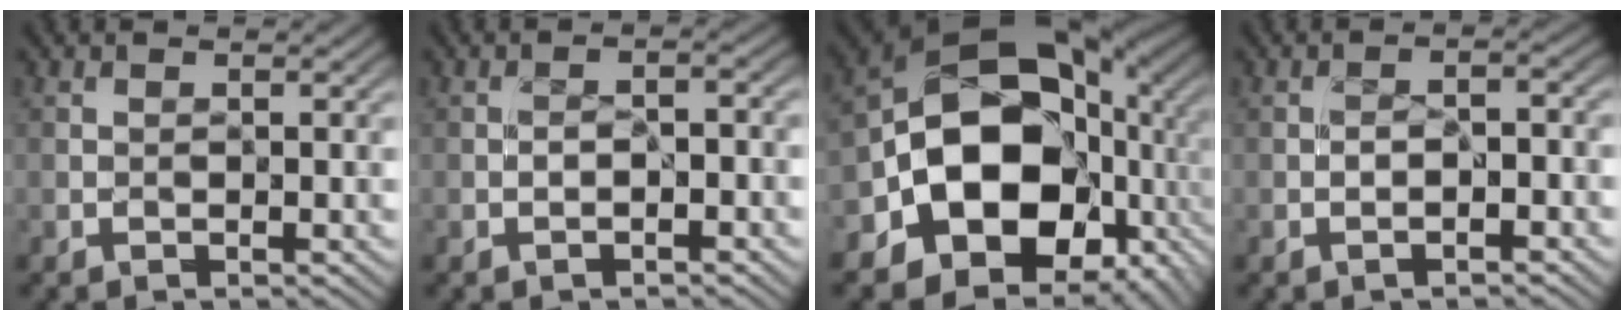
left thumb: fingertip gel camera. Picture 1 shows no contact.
{"total": 1.8, "force": [-1.2, 0.2, 1.3], "torque": [-0.022, 0.001, -0.022]}
{"total": 17.9, "force": [-1.5, 13.4, 11.7], "torque": [-0.206, -0.031, -0.015]}
{"total": 2.1, "force": [-1.3, 0.1, 1.6], "torque": [-0.027, 0.002, -0.024]}